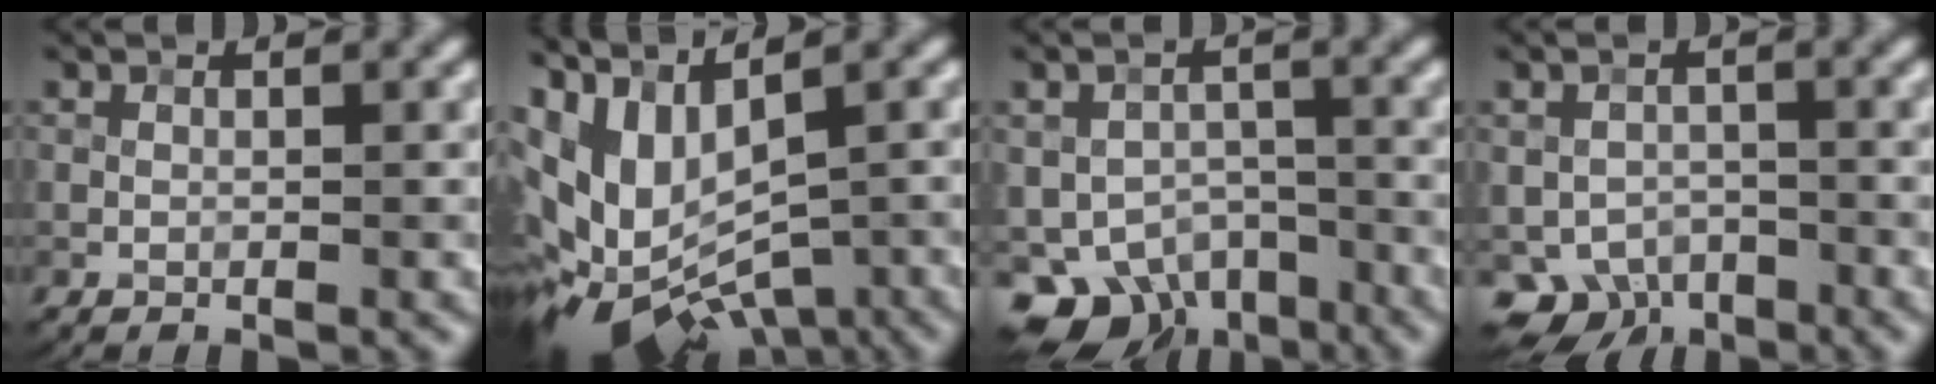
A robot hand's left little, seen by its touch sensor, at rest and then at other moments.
{"total": 11.8, "force": [-1.5, 7.1, 9.4], "torque": [-0.182, -0.019, 0.022]}
{"total": 7.6, "force": [-5.1, 4.4, 3.5], "torque": [-0.051, -0.019, -0.082]}
{"total": 4.0, "force": [-2.4, 2.8, 1.5], "torque": [-0.017, -0.010, -0.038]}